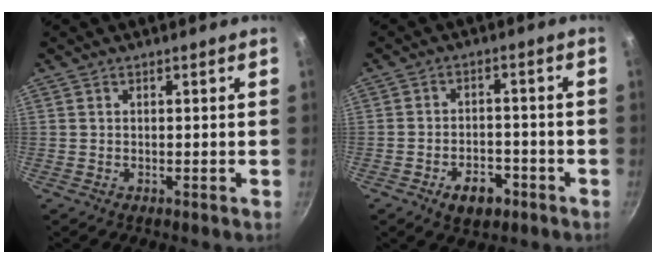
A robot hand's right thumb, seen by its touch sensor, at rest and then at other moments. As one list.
[{"total": 6.5, "force": [-3.5, 3.9, 3.9], "torque": [-0.044, 0.022, -0.049]}]